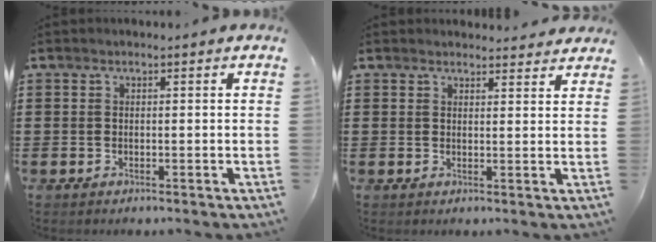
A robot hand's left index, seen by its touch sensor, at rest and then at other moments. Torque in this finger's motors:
{"motor_torque": [0.12, 0.07, 0.25, 0.01]}